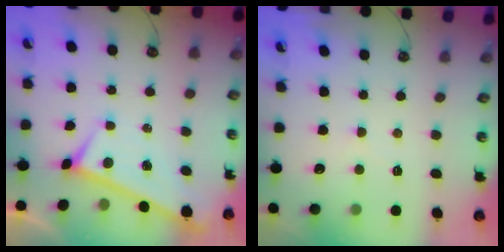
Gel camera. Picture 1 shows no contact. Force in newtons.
{"total": 0.8, "press": 0.8, "slide": 0.2}